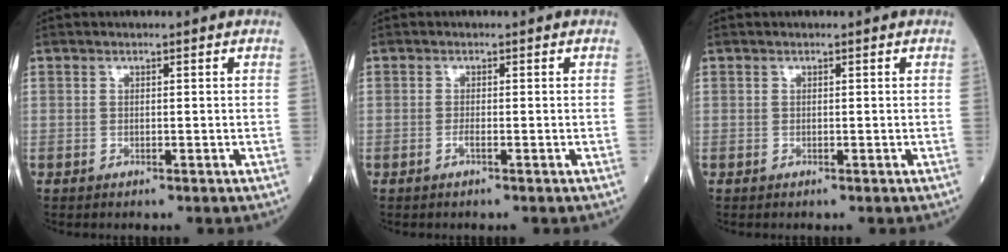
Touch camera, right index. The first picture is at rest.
{"total": 0.7, "force": [-0.4, -0.1, 0.6], "torque": [-0.015, -0.001, -0.009]}
{"total": 0.0}